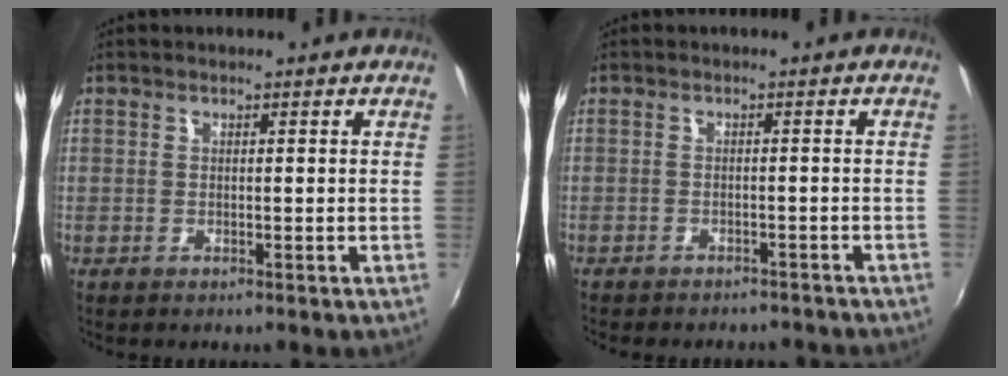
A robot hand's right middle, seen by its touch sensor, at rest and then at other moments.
{"total": 7.9, "force": [-7.1, 2.4, 2.5], "torque": [-0.061, -0.012, -0.091]}